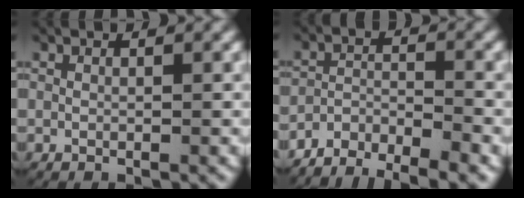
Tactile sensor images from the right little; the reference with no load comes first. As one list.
[{"total": 7.6, "force": [-6.7, 2.6, 2.3], "torque": [-0.036, -0.017, -0.112]}]